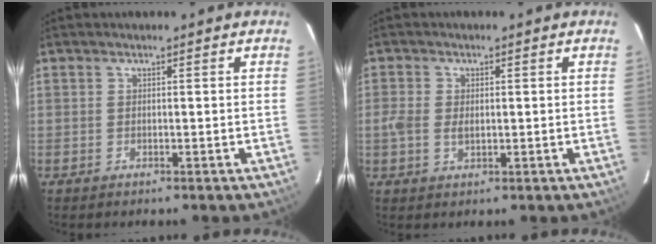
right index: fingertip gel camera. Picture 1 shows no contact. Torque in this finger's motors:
{"motor_torque": [0.01, 0.04, 0.11, 0.04]}